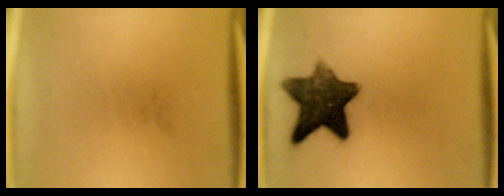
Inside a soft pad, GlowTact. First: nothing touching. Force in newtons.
{"total": 11.8}